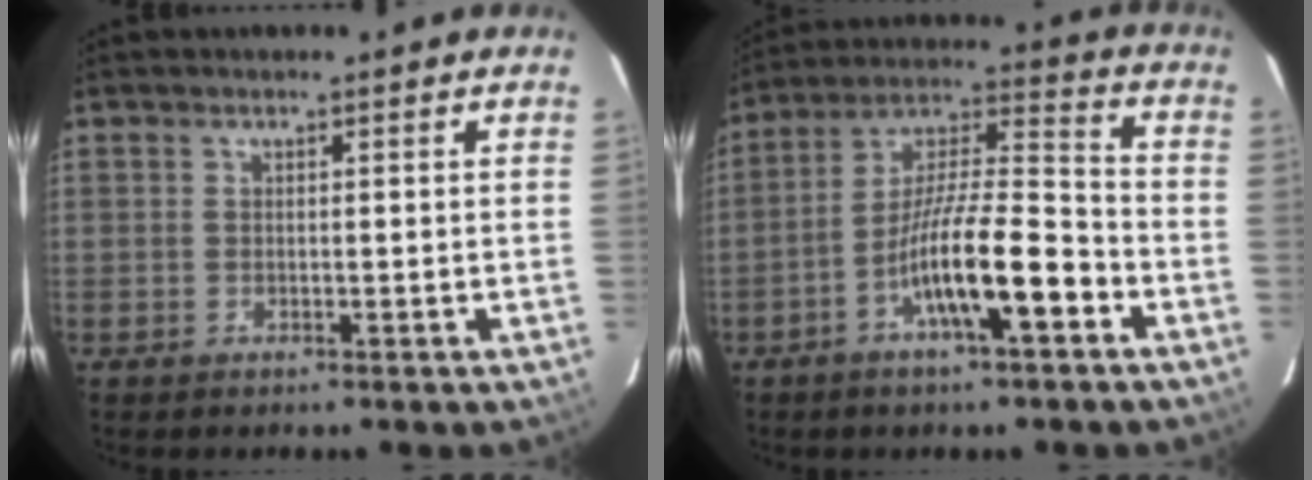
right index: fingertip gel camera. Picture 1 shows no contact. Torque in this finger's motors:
{"motor_torque": [1.53, -0.60, 0.88, 0.21]}